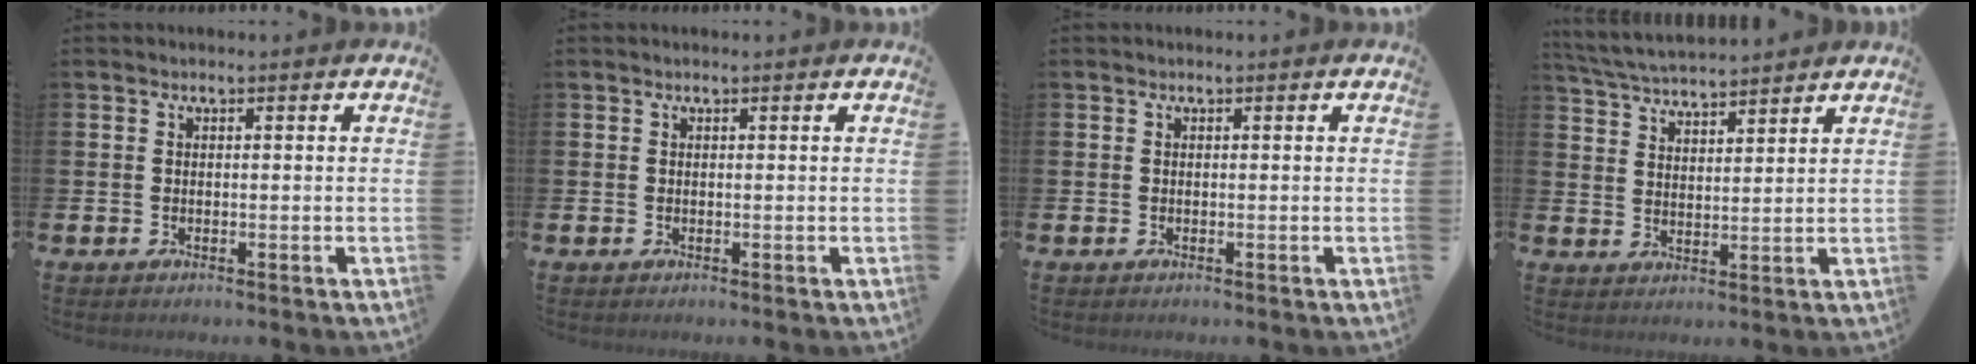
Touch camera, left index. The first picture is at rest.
{"total": 0.0}
{"total": 0.0}
{"total": 4.6, "force": [4.6, 0.2, 0.5], "torque": [-0.030, -0.025, 0.082]}